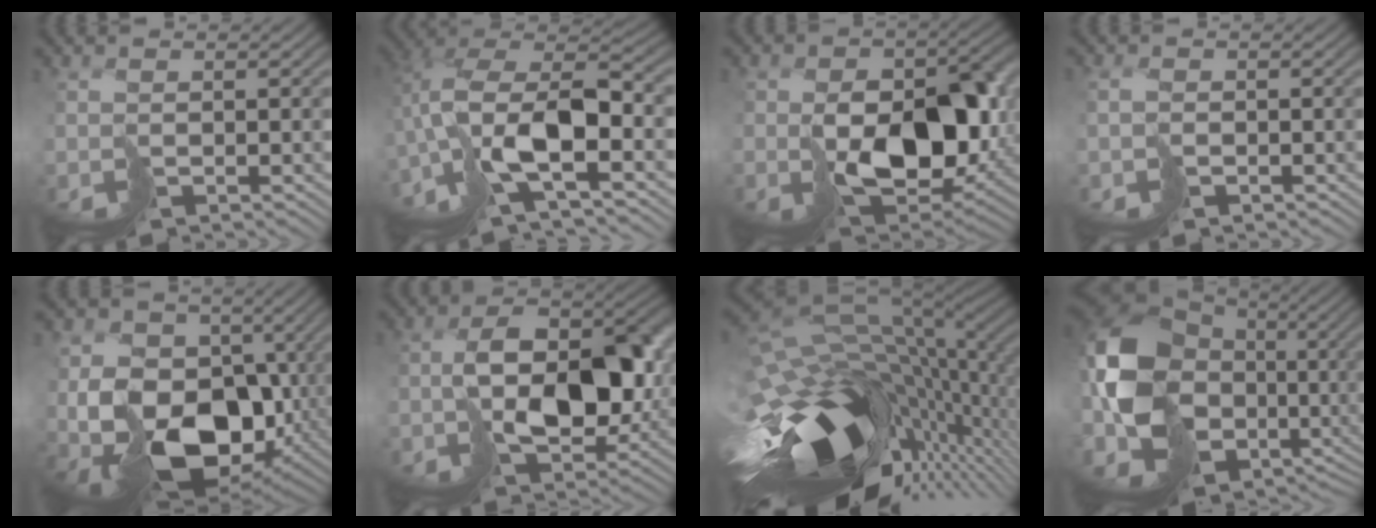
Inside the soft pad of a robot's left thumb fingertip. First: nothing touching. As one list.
[{"total": 11.5, "force": [-3.8, 4.8, 9.7], "torque": [-0.192, 0.008, -0.081]}, {"total": 12.9, "force": [-0.9, 8.6, 9.6], "torque": [-0.130, -0.018, -0.002]}, {"total": 2.1, "force": [-0.6, 1.9, 0.7], "torque": [-0.012, 0.003, -0.011]}, {"total": 14.9, "force": [-2.2, 10.6, 10.2], "torque": [-0.181, -0.020, -0.027]}, {"total": 10.9, "force": [-0.7, 7.0, 8.3], "torque": [-0.122, 0.007, 0.000]}, {"total": 17.2, "force": [-4.9, 9.2, 13.7], "torque": [-0.275, -0.026, -0.076]}, {"total": 19.1, "force": [-2.1, 15.0, 11.6], "torque": [-0.262, -0.030, -0.010]}]